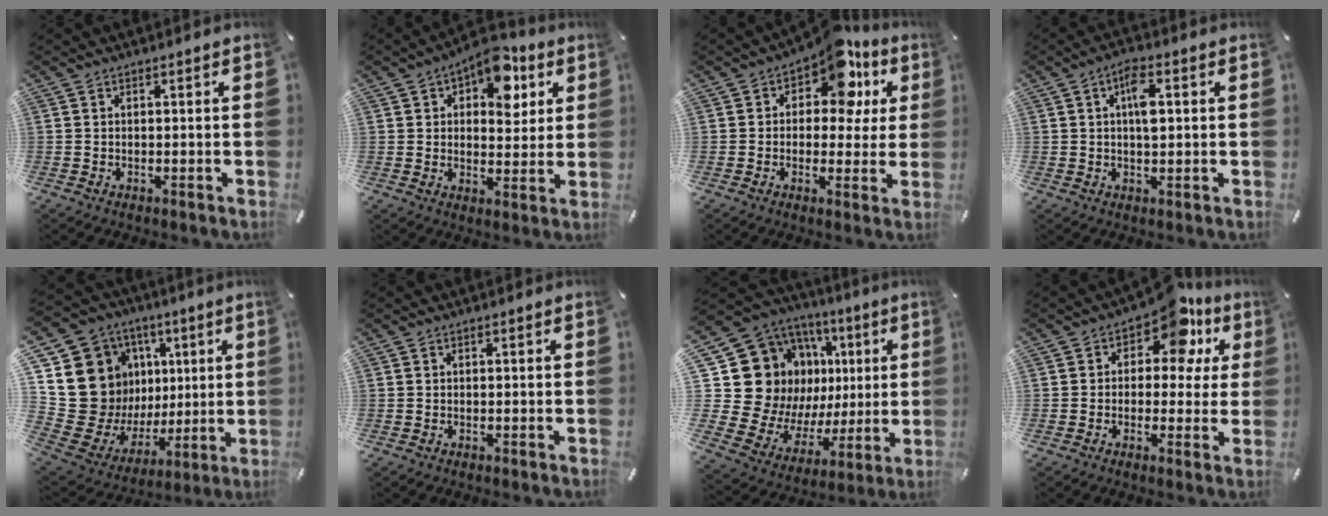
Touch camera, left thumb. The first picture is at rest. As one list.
[{"total": 11.4, "force": [6.3, 6.8, 6.6], "torque": [-0.082, -0.033, 0.109]}, {"total": 12.4, "force": [6.2, 7.5, 7.7], "torque": [-0.118, -0.033, 0.109]}, {"total": 5.8, "force": [1.3, 2.5, 5.1], "torque": [-0.089, 0.004, 0.018]}, {"total": 20.4, "force": [5.0, 18.2, 7.7], "torque": [-0.125, -0.059, 0.135]}, {"total": 0.0}, {"total": 22.8, "force": [6.6, 18.5, 11.5], "torque": [-0.211, -0.067, 0.164]}, {"total": 10.5, "force": [5.3, 6.2, 6.7], "torque": [-0.095, -0.029, 0.088]}]